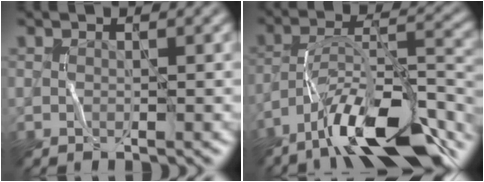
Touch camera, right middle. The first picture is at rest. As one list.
[{"total": 13.1, "force": [-9.9, 3.2, 7.9], "torque": [-0.134, 0.023, -0.171]}]